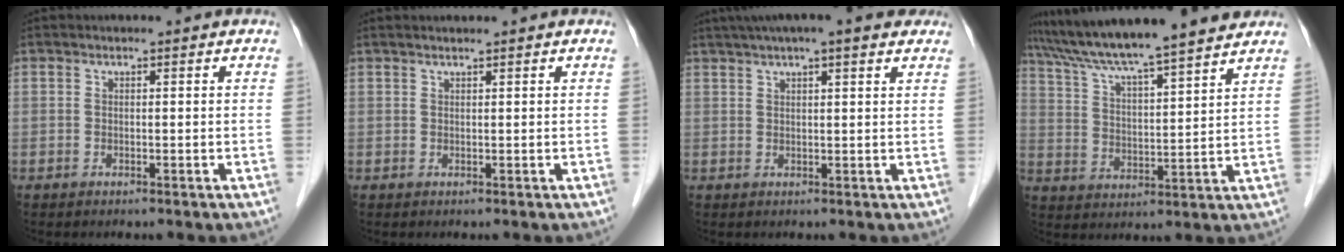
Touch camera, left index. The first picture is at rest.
{"total": 1.5, "force": [1.3, -0.1, 0.6], "torque": [-0.009, 0.016, 0.027]}
{"total": 14.5, "force": [12.1, 1.8, 7.9], "torque": [-0.130, 0.045, 0.162]}
{"total": 17.5, "force": [15.4, 0.4, 8.3], "torque": [-0.143, 0.023, 0.243]}